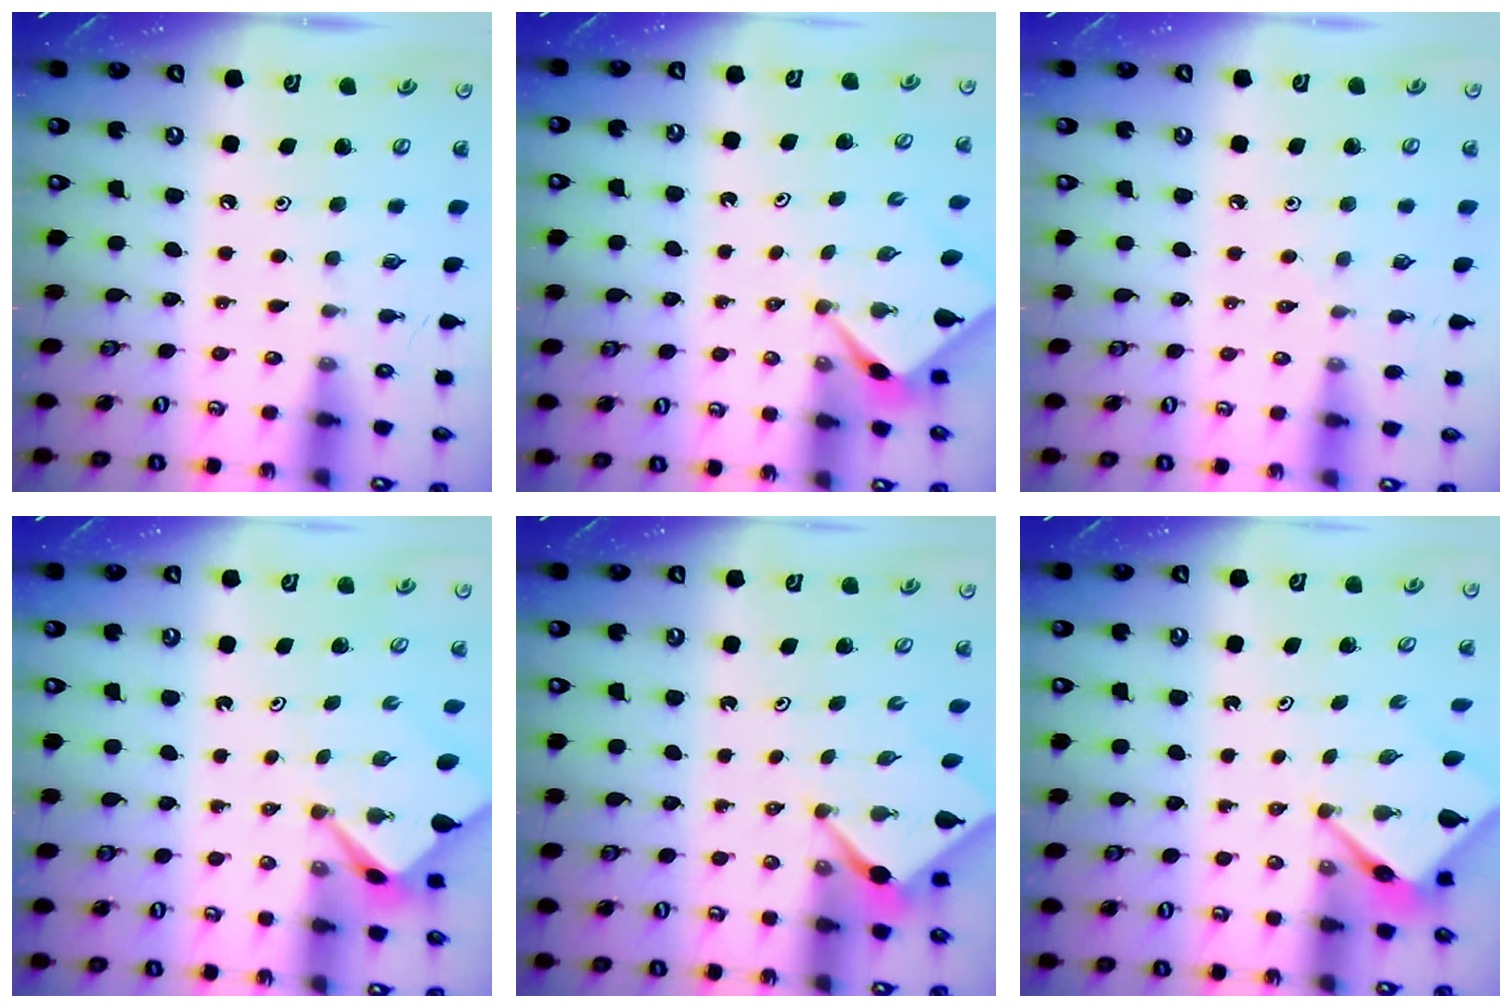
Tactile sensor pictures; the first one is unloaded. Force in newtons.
{"total": 2.3, "press": 2.3, "slide": 0.3}
{"total": 1.9, "press": 1.9, "slide": 0.5}
{"total": 2.7, "press": 2.7, "slide": 0.3}
{"total": 2.3, "press": 2.3, "slide": 0.2}
{"total": 3.9, "press": 3.9, "slide": 0.2}